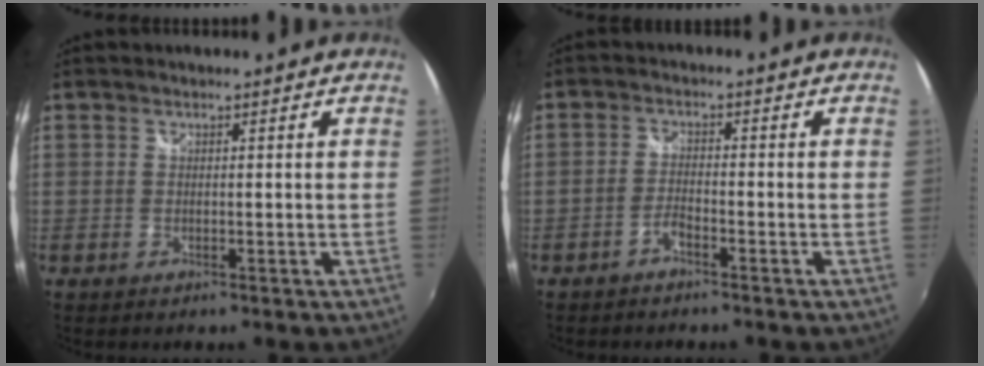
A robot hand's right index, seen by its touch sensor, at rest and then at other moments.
{"total": 2.3, "force": [-1.8, 0.4, 1.4], "torque": [-0.041, 0.006, -0.038]}